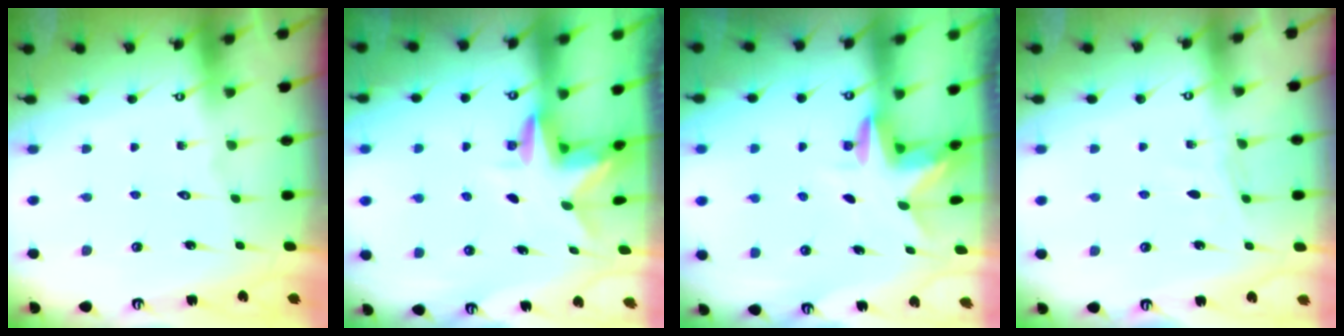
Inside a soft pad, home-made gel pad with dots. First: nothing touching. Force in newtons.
{"total": 2.9, "press": 2.9, "slide": 0.2}
{"total": 2.9, "press": 2.9, "slide": 0.1}
{"total": 2.4, "press": 2.4, "slide": 0.3}